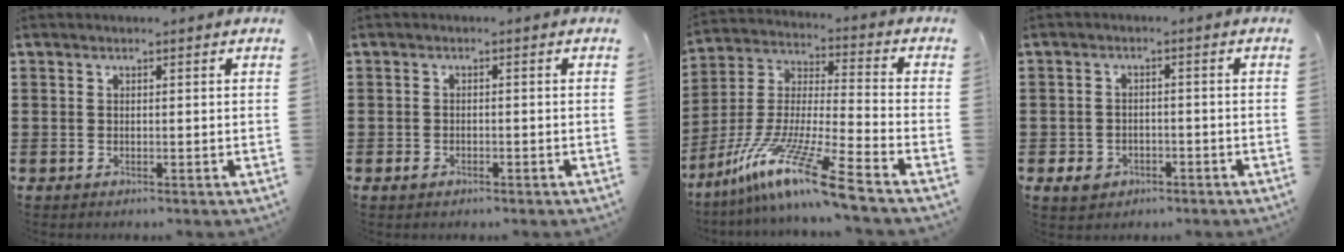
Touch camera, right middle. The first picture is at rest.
{"total": 1.2, "force": [-0.8, 0.6, 0.6], "torque": [-0.014, -0.001, -0.015]}
{"total": 14.2, "force": [-10.4, -0.5, 9.6], "torque": [-0.204, -0.003, -0.206]}
{"total": 2.9, "force": [-1.9, 2.0, 1.1], "torque": [-0.024, 0.002, -0.038]}